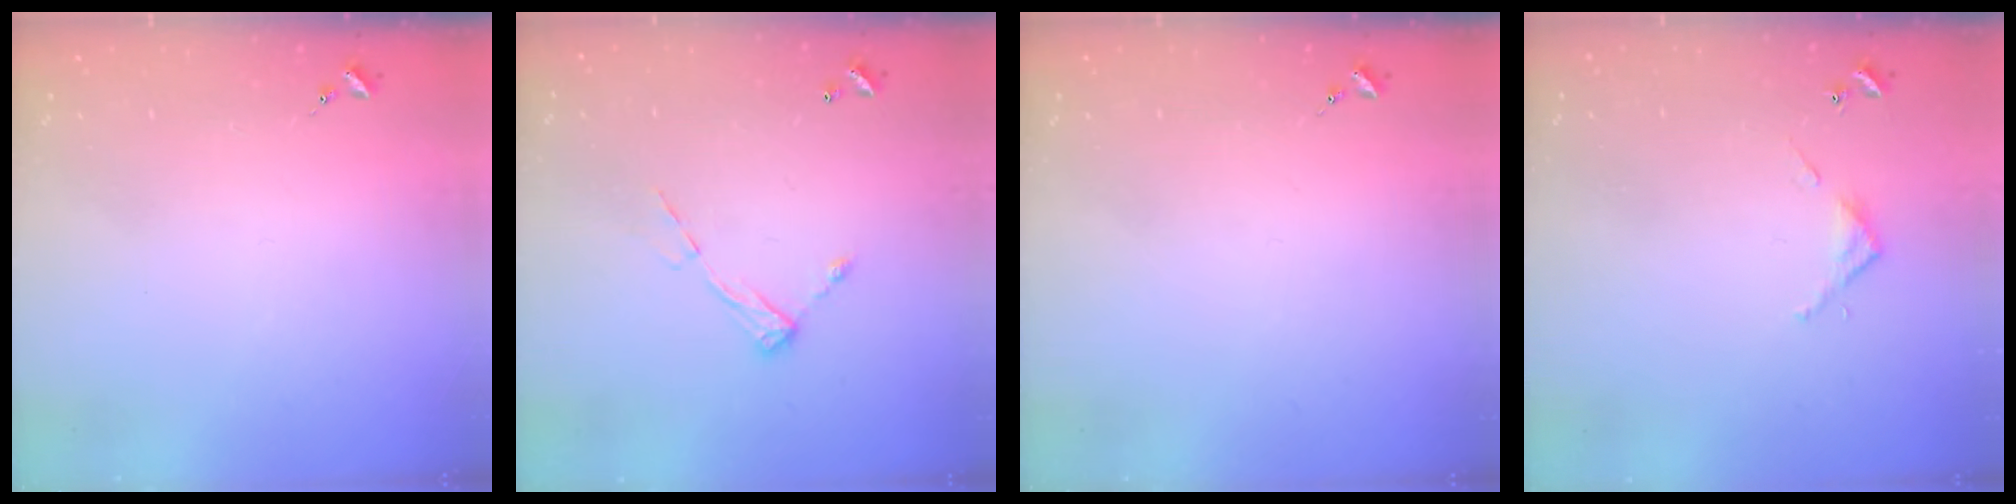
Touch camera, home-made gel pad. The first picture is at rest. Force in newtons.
{"total": 8.2, "press": 8.2, "slide": 0.5}
{"total": 0.0}
{"total": 3.2, "press": 3.2, "slide": 0.2}